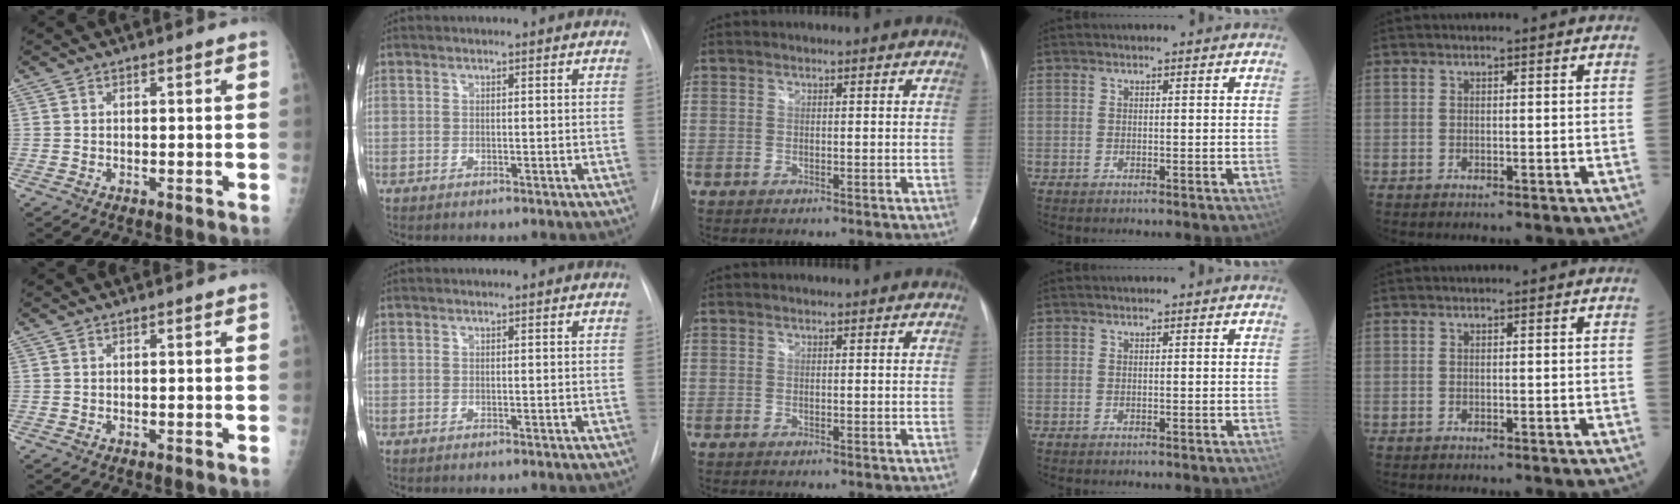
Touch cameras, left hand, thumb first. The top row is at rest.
{}